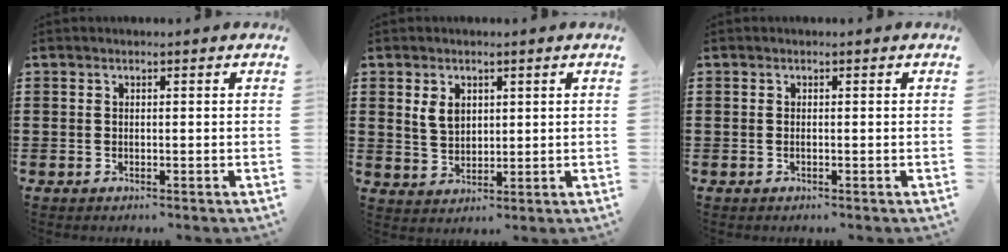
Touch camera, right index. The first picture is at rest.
{"total": 3.6, "force": [1.5, 2.5, 2.2], "torque": [-0.051, 0.009, 0.026]}
{"total": 0.0}